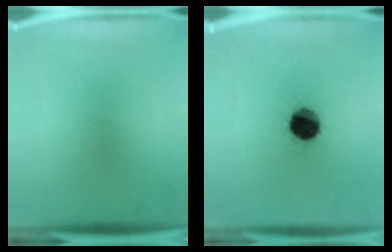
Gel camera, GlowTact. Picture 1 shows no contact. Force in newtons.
{"total": 14.6}